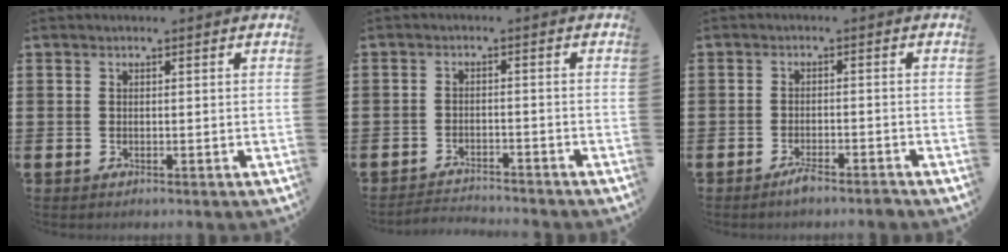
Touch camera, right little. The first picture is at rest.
{"total": 2.3, "force": [-2.3, 0.0, -0.1], "torque": [-0.005, 0.003, -0.050]}
{"total": 2.0, "force": [-1.7, 0.1, 1.1], "torque": [-0.020, 0.004, -0.033]}